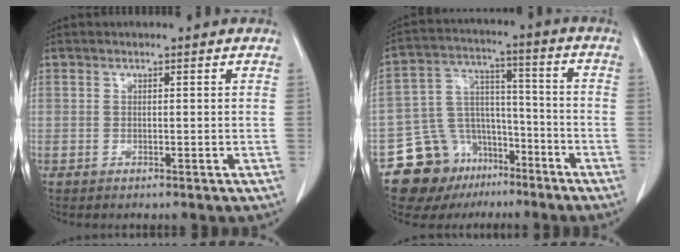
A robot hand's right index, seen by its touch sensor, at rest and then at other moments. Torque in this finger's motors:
{"motor_torque": [-0.15, -0.08, -0.65, -0.21]}